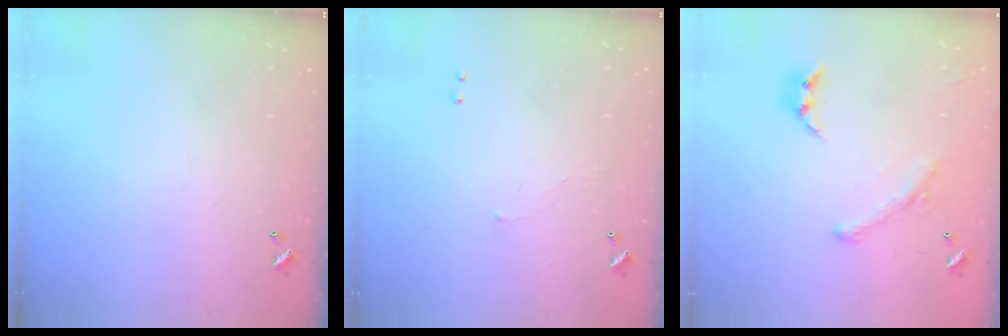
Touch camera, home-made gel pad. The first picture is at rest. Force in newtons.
{"total": 1.3, "press": 1.2, "slide": 0.5}
{"total": 2.0, "press": 1.5, "slide": 1.2}